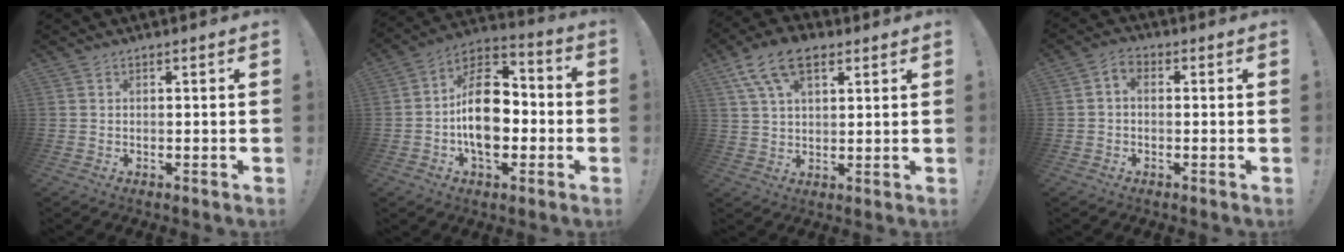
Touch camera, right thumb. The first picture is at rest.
{"total": 18.1, "force": [-2.6, 11.4, 13.9], "torque": [-0.229, 0.024, -0.039]}
{"total": 11.6, "force": [6.0, 6.2, 7.7], "torque": [-0.137, -0.016, 0.113]}
{"total": 2.9, "force": [-0.6, 1.9, 2.0], "torque": [-0.040, 0.009, -0.010]}